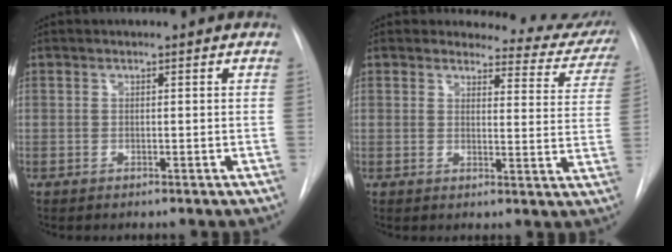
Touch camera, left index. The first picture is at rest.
{"total": 12.1, "force": [11.7, 2.9, 0.8], "torque": [0.025, -0.070, 0.101]}